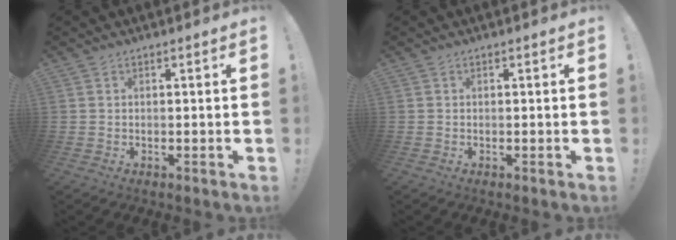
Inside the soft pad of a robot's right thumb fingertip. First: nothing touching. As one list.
[{"total": 0.0}]